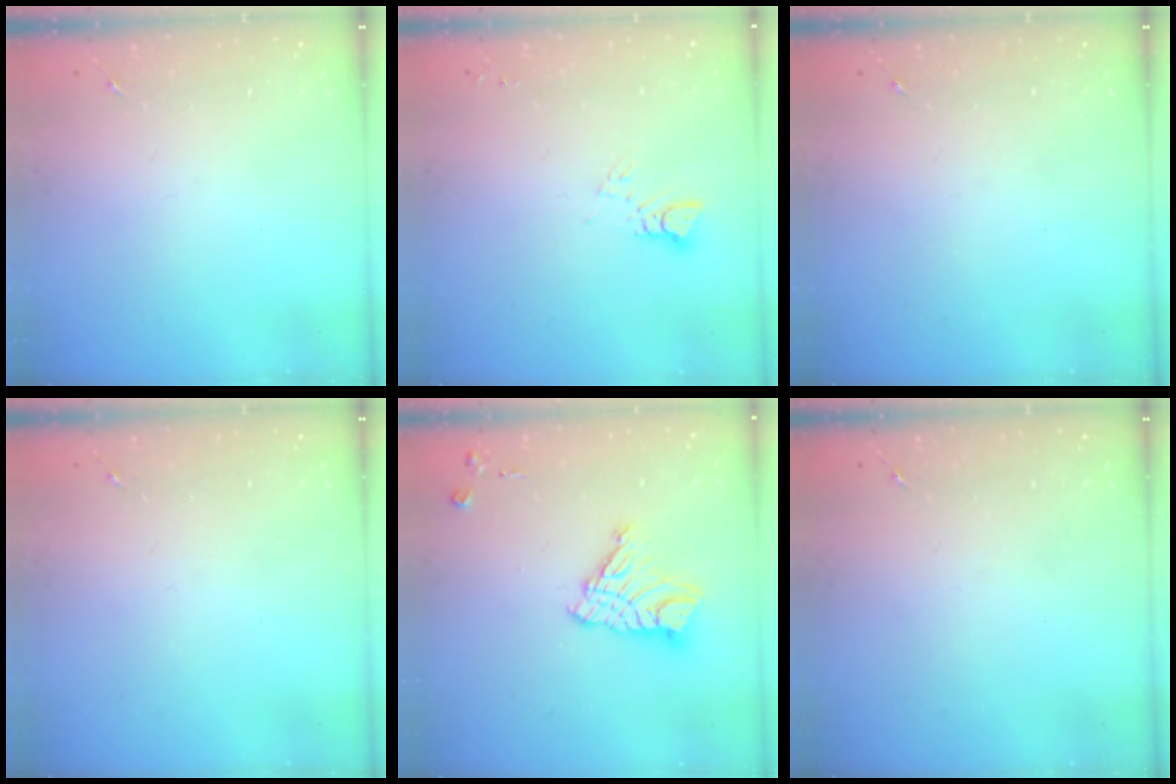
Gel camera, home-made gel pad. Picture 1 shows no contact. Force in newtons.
{"total": 2.9, "press": 2.9, "slide": 0.2}
{"total": 0.0}
{"total": 0.0}
{"total": 11.6, "press": 11.6, "slide": 1.0}
{"total": 0.0}